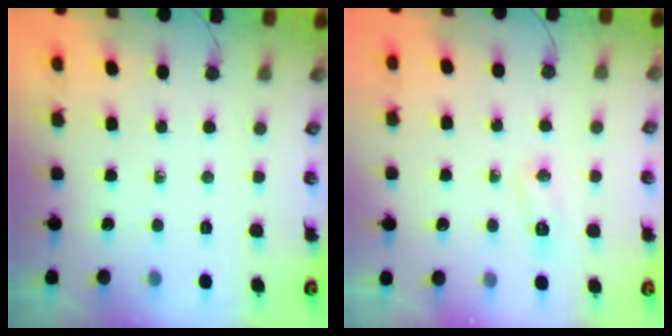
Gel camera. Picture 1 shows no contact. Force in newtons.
{"total": 4.2, "press": 4.1, "slide": 0.5}